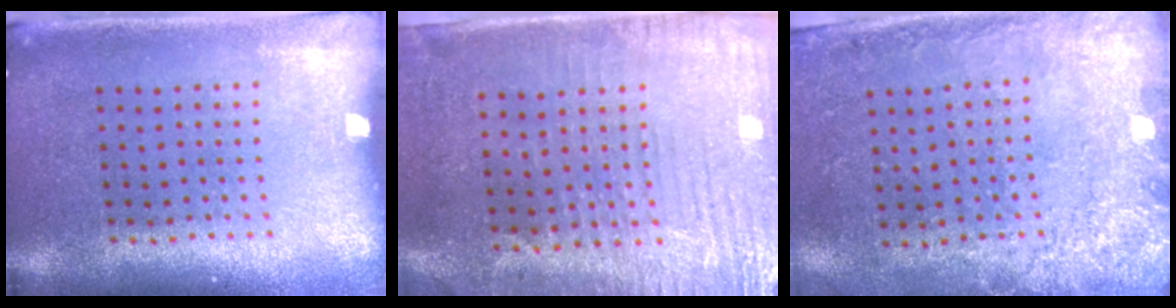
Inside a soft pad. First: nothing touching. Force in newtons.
{"total": 3.1, "press": 2.6, "slide": 1.7}
{"total": 2.7, "press": 2.1, "slide": 1.6}